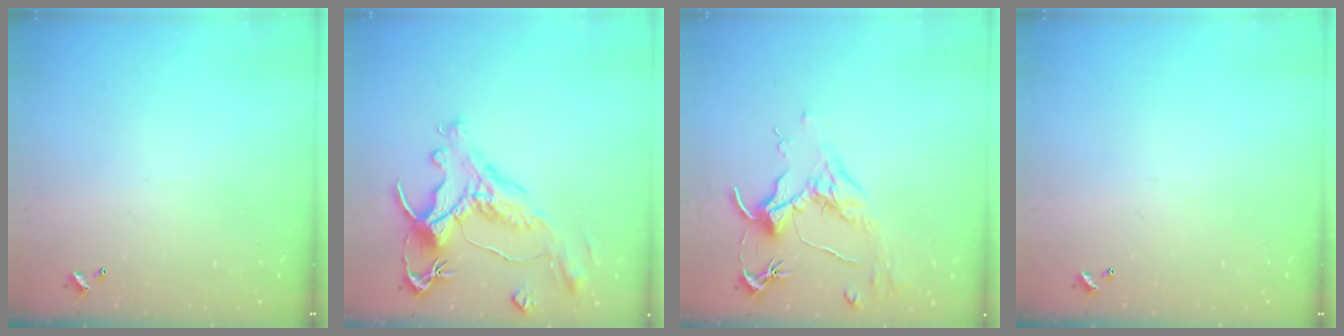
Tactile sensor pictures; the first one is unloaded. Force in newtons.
{"total": 1.8, "press": 1.2, "slide": 1.3}
{"total": 1.6, "press": 1.4, "slide": 0.9}
{"total": 0.0}